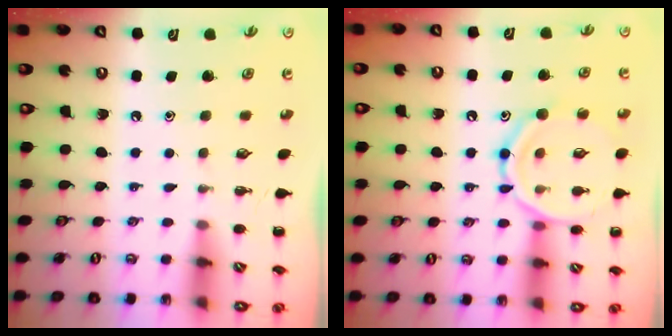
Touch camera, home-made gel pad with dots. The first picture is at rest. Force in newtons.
{"total": 12.7, "press": 12.7, "slide": 1.0}